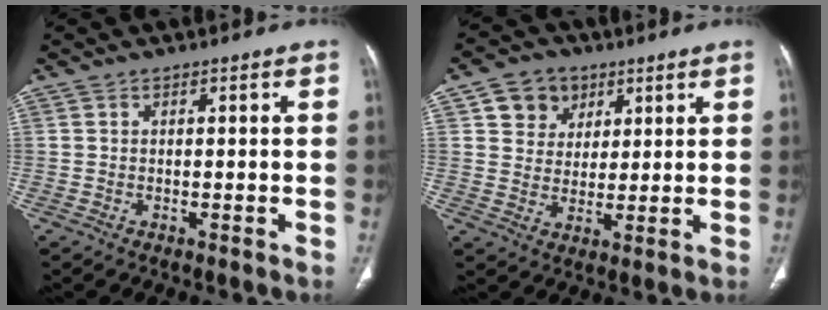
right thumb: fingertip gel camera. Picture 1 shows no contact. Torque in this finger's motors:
{"motor_torque": [-0.19, 1.40, 0.85, 0.26, 0.01]}